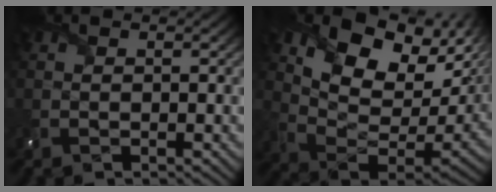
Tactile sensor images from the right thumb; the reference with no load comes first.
{"total": 14.5, "force": [7.3, 8.0, 9.6], "torque": [-0.169, 0.002, 0.141]}